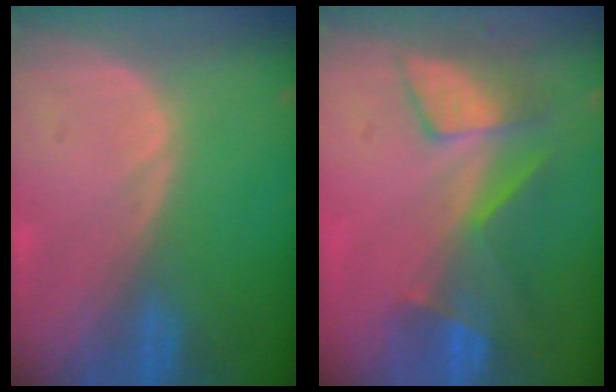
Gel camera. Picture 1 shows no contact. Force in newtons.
{"total": 8.6, "press": 7.2, "slide": 4.7}